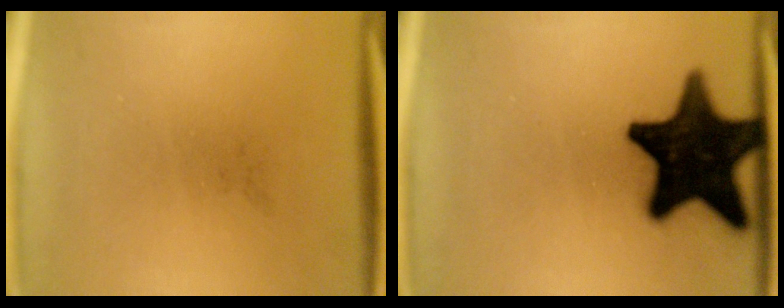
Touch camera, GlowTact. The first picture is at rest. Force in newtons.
{"total": 19.1}